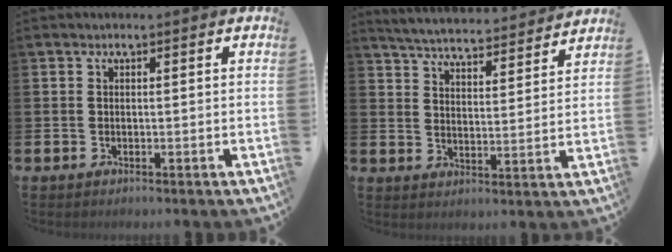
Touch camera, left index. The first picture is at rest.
{"total": 5.6, "force": [5.5, 0.3, 0.7], "torque": [-0.040, -0.043, 0.096]}